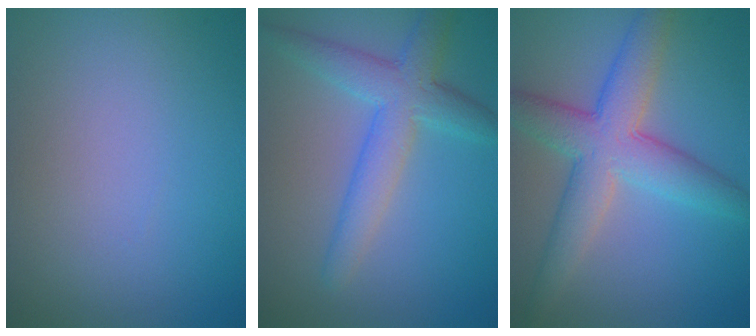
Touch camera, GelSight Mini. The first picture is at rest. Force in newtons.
{"total": 4.7, "press": 4.7, "slide": 0.1}
{"total": 6.7, "press": 6.7, "slide": 0.2}